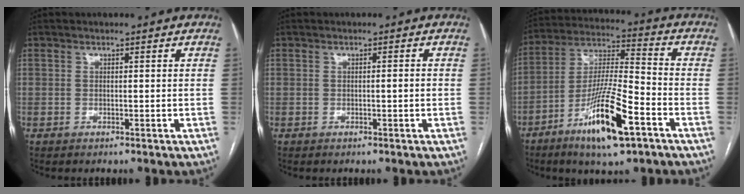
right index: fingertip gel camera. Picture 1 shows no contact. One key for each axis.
{"total": 1.0, "fx": -0.2, "fy": 0.0, "fz": 1.0, "tx": -0.013, "ty": 0.001, "tz": -0.002}
{"total": 15.4, "fx": -7.8, "fy": 2.2, "fz": 13.1, "tx": -0.251, "ty": -0.015, "tz": -0.137}